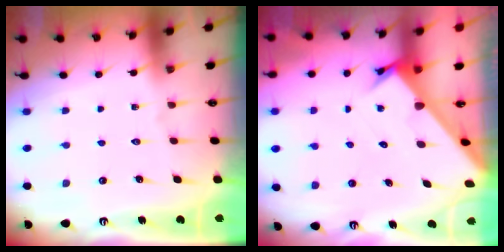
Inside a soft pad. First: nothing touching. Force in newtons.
{"total": 2.6, "press": 2.6, "slide": 0.2}